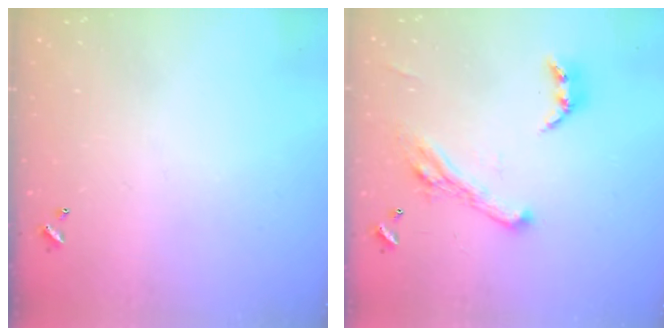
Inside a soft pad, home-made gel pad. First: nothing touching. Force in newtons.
{"total": 7.2, "press": 7.1, "slide": 1.1}